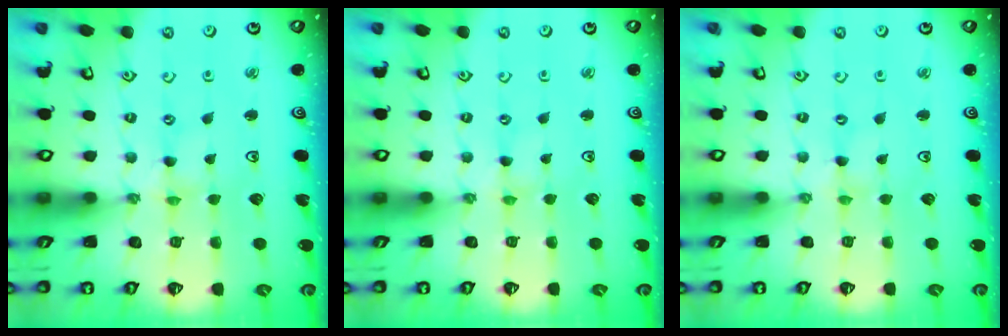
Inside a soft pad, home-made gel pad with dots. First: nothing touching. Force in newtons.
{"total": 0.0}
{"total": 0.0}